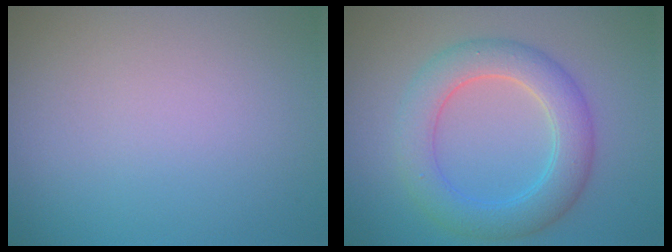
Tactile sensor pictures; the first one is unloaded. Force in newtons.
{"total": 5.3, "press": 5.3, "slide": 0.2}